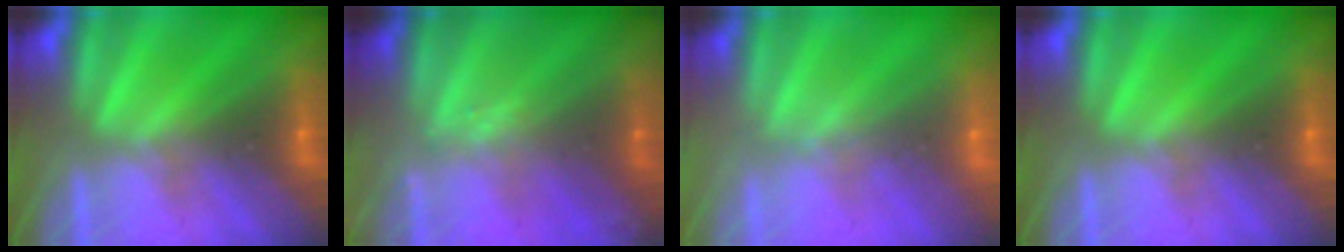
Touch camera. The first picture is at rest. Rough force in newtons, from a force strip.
{"total": 1.7}
{"total": 1.7}
{"total": 0.0}